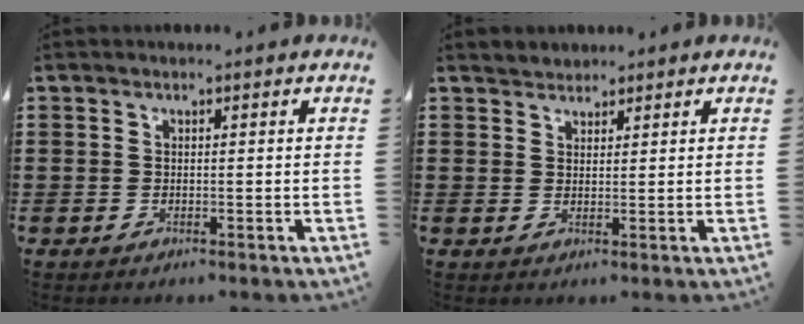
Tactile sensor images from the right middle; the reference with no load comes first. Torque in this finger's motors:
{"motor_torque": [-0.24, 0.12, 0.00, -0.01]}